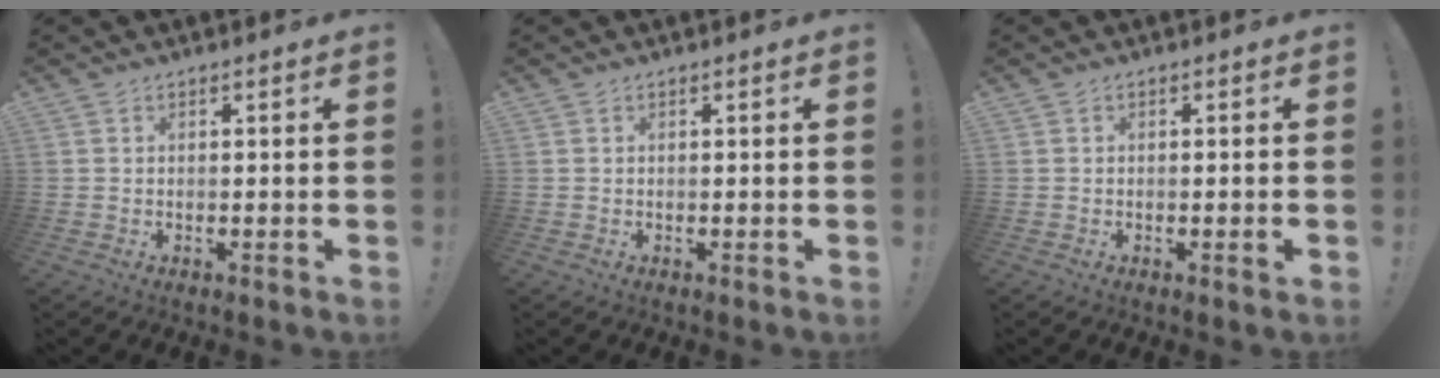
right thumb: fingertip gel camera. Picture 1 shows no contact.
{"total": 0.0}
{"total": 1.3, "force": [-0.5, -0.2, 1.2], "torque": [-0.024, 0.002, -0.008]}